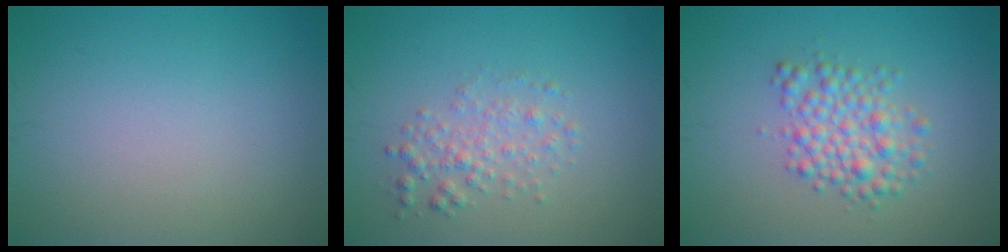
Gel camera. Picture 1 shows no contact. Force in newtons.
{"total": 2.2, "press": 2.2, "slide": 0.0}
{"total": 3.6, "press": 3.6, "slide": 0.1}